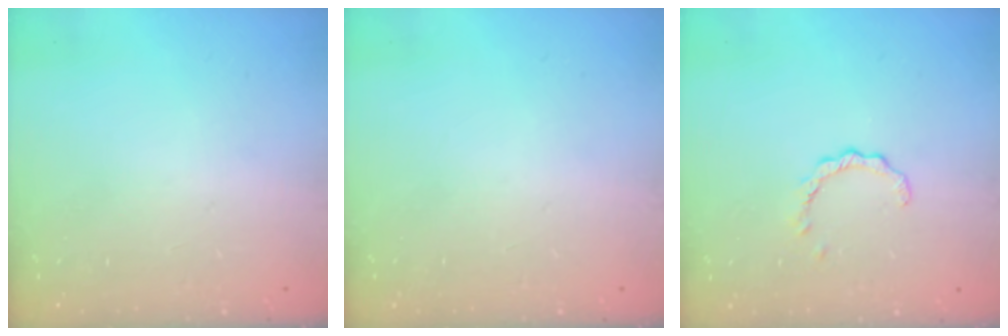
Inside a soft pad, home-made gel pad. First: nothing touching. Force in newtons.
{"total": 0.0}
{"total": 2.9, "press": 2.8, "slide": 0.4}